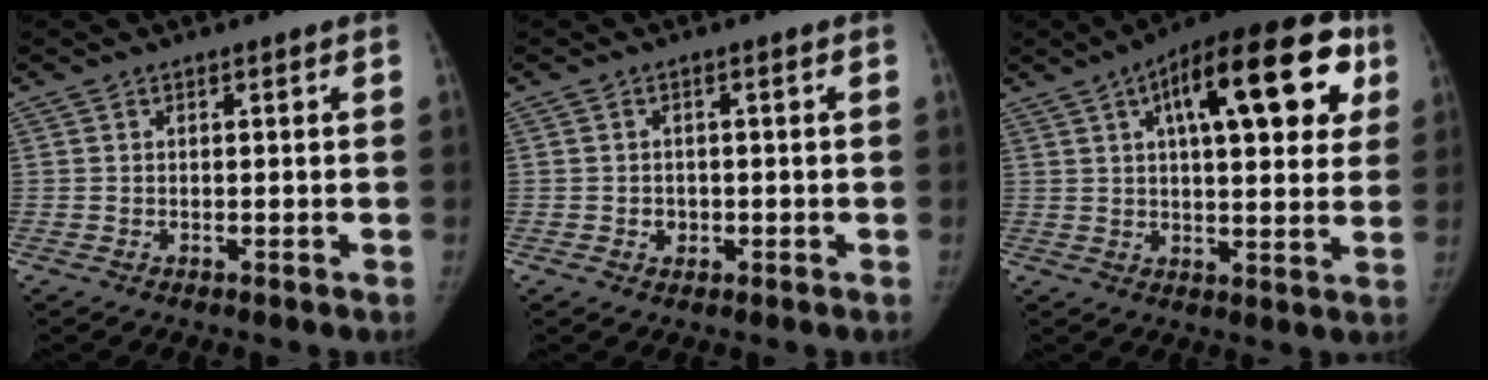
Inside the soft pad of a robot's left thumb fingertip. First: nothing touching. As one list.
[{"total": 1.9, "force": [-0.6, 1.7, 0.5], "torque": [0.003, 0.004, -0.006]}, {"total": 22.6, "force": [8.5, 8.9, 19.0], "torque": [-0.240, 0.015, 0.115]}]